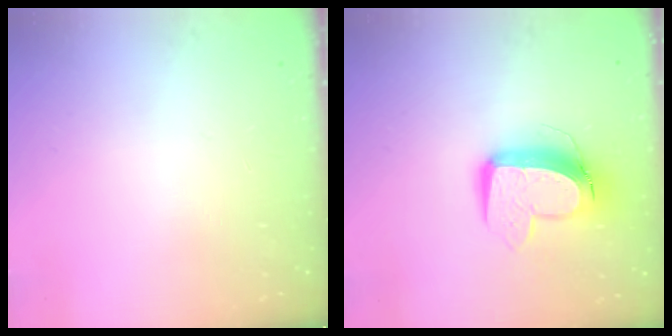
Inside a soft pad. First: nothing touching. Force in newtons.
{"total": 11.5, "press": 11.4, "slide": 1.2}